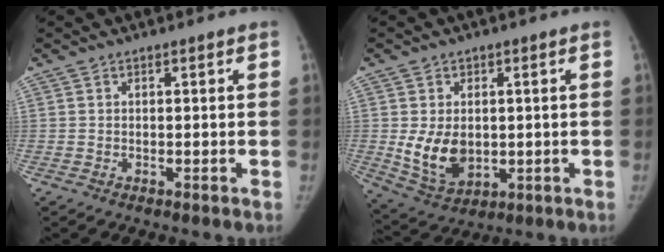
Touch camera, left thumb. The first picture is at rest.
{"total": 9.0, "force": [0.0, 6.4, 6.2], "torque": [-0.093, -0.016, 0.022]}